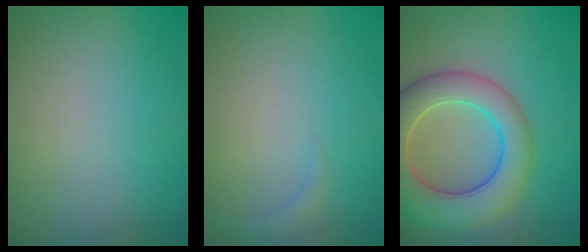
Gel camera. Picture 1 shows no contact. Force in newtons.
{"total": 1.0, "press": 1.0, "slide": 0.2}
{"total": 9.1, "press": 9.1, "slide": 0.5}